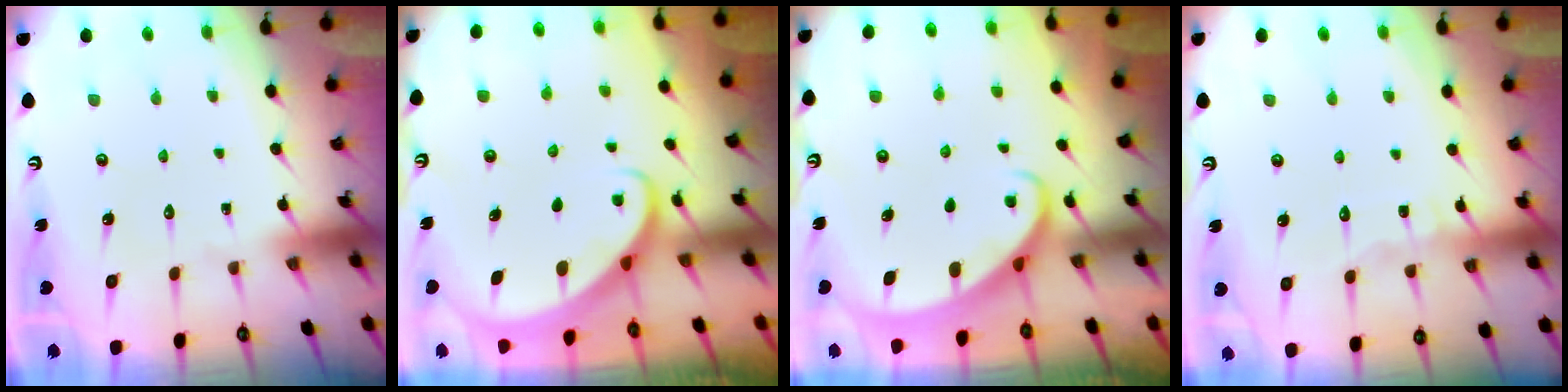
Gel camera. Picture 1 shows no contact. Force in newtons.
{"total": 2.6, "press": 2.6, "slide": 0.2}
{"total": 2.3, "press": 2.3, "slide": 0.2}
{"total": 5.7, "press": 5.7, "slide": 0.4}